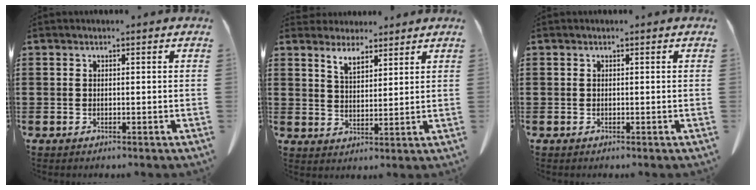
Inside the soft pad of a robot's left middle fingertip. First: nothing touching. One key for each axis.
{"total": 4.6, "fx": 4.0, "fy": 1.7, "fz": 1.5, "tx": -0.041, "ty": -0.005, "tz": 0.076}
{"total": 0.0}